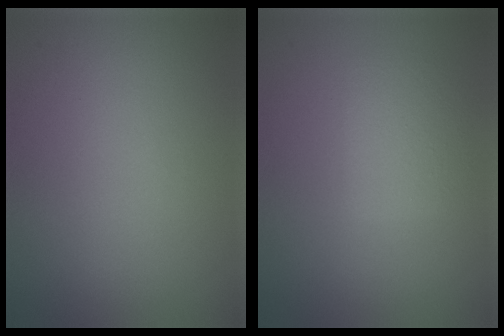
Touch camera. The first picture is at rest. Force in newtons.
{"total": 2.2, "press": 2.2, "slide": 0.1}